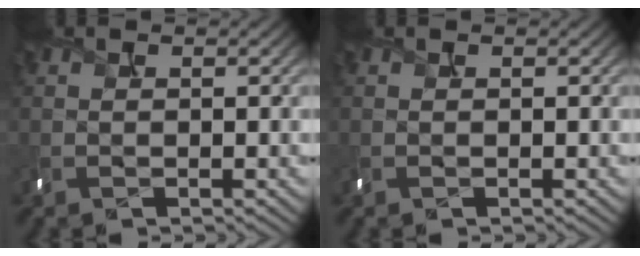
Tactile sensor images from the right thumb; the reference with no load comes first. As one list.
[{"total": 0.0}]